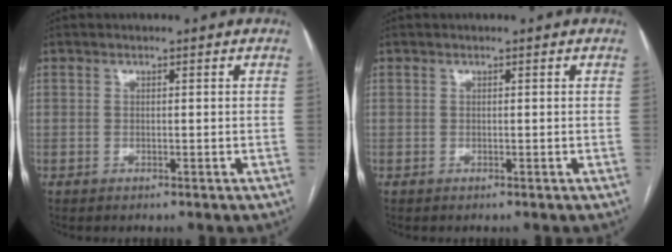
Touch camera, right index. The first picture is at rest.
{"total": 0.0}